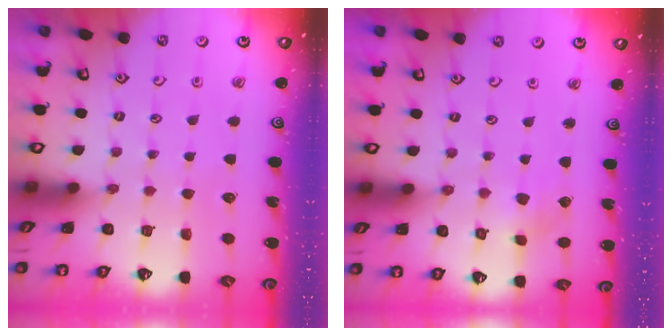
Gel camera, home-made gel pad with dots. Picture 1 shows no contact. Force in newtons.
{"total": 2.4, "press": 2.4, "slide": 0.2}